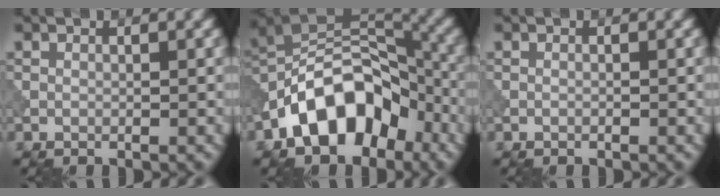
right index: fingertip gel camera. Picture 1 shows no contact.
{"total": 11.1, "force": [-5.6, 6.6, 6.9], "torque": [-0.099, 0.017, -0.116]}
{"total": 0.0}